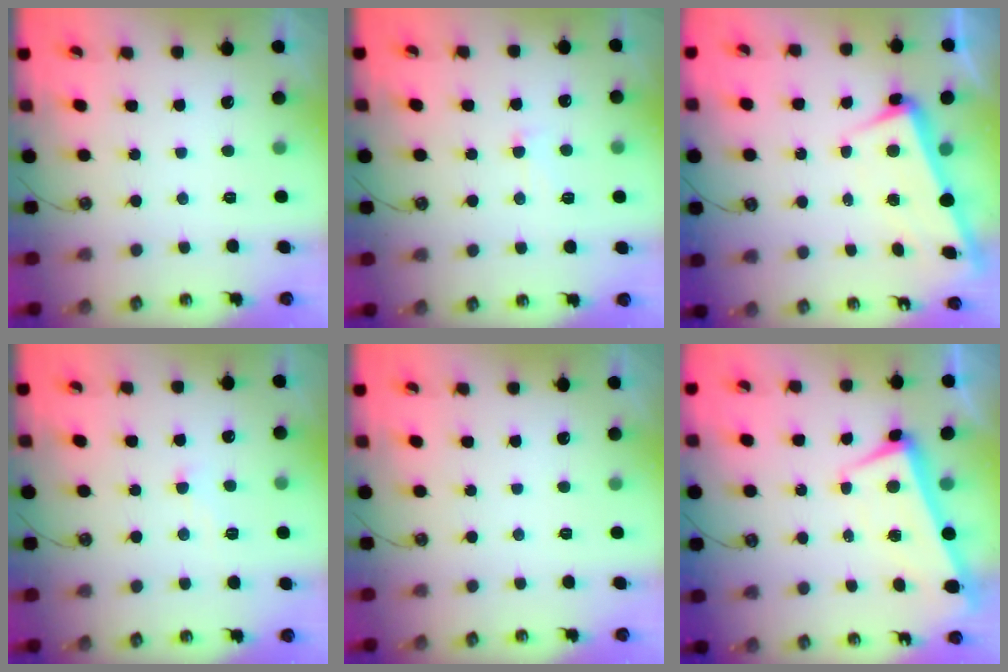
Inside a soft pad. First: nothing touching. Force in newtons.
{"total": 1.1, "press": 0.8, "slide": 0.8}
{"total": 2.9, "press": 2.8, "slide": 1.0}
{"total": 1.7, "press": 1.7, "slide": 0.2}
{"total": 0.0}
{"total": 2.2, "press": 2.1, "slide": 0.7}